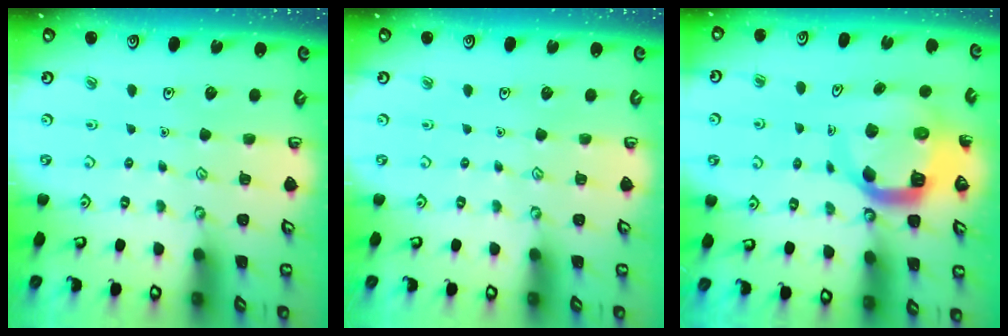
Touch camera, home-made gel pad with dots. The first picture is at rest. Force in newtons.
{"total": 0.0}
{"total": 10.8, "press": 10.8, "slide": 1.4}